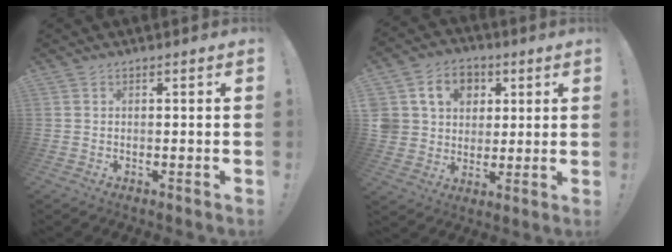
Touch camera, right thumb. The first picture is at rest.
{"total": 12.7, "force": [4.5, 10.7, 5.2], "torque": [-0.090, -0.011, 0.094]}